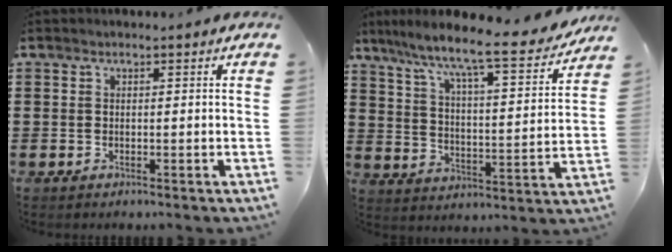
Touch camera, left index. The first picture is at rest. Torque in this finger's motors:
{"motor_torque": [2.14, 0.00, 0.69, 0.21]}